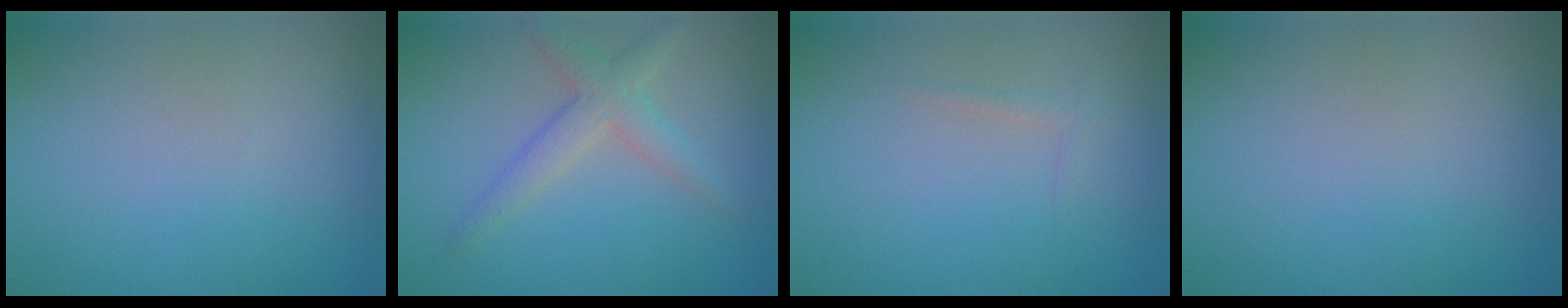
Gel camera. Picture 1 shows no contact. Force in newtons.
{"total": 3.1, "press": 3.1, "slide": 0.1}
{"total": 0.6, "press": 0.6, "slide": 0.1}
{"total": 0.0}